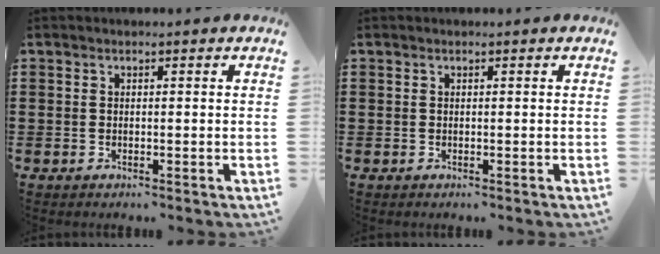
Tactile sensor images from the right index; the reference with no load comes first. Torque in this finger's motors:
{"motor_torque": [-0.07, -0.08, 0.00, -0.01]}